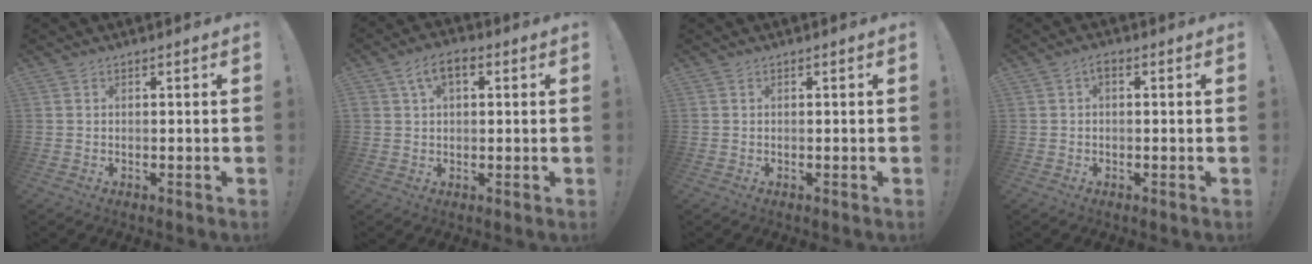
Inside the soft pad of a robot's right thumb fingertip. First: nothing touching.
{"total": 6.5, "force": [2.2, 3.8, 4.7], "torque": [-0.085, 0.011, 0.044]}
{"total": 0.0}
{"total": 1.4, "force": [-0.3, 0.8, 1.1], "torque": [-0.030, 0.008, -0.004]}